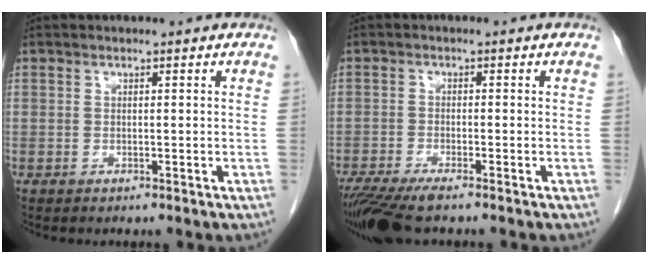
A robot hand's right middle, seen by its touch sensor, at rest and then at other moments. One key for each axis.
{"total": 6.7, "fx": -5.3, "fy": 0.4, "fz": 4.1, "tx": -0.069, "ty": -0.018, "tz": -0.094}